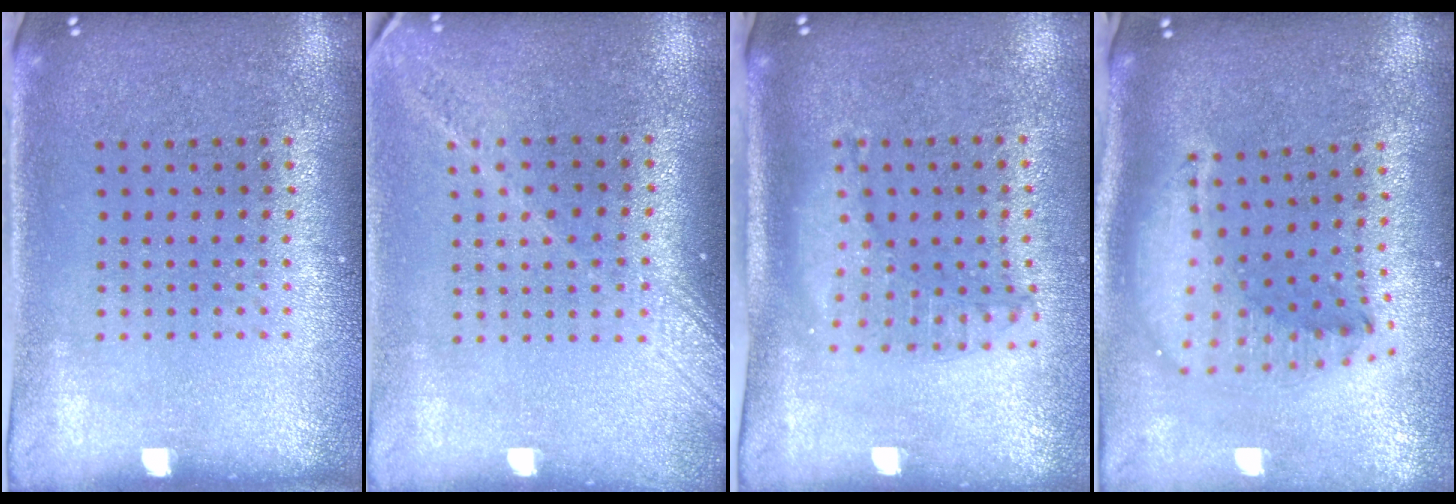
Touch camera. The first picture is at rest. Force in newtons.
{"total": 1.7, "press": 1.3, "slide": 1.1}
{"total": 1.2, "press": 1.2, "slide": 0.2}
{"total": 2.0, "press": 1.6, "slide": 1.2}